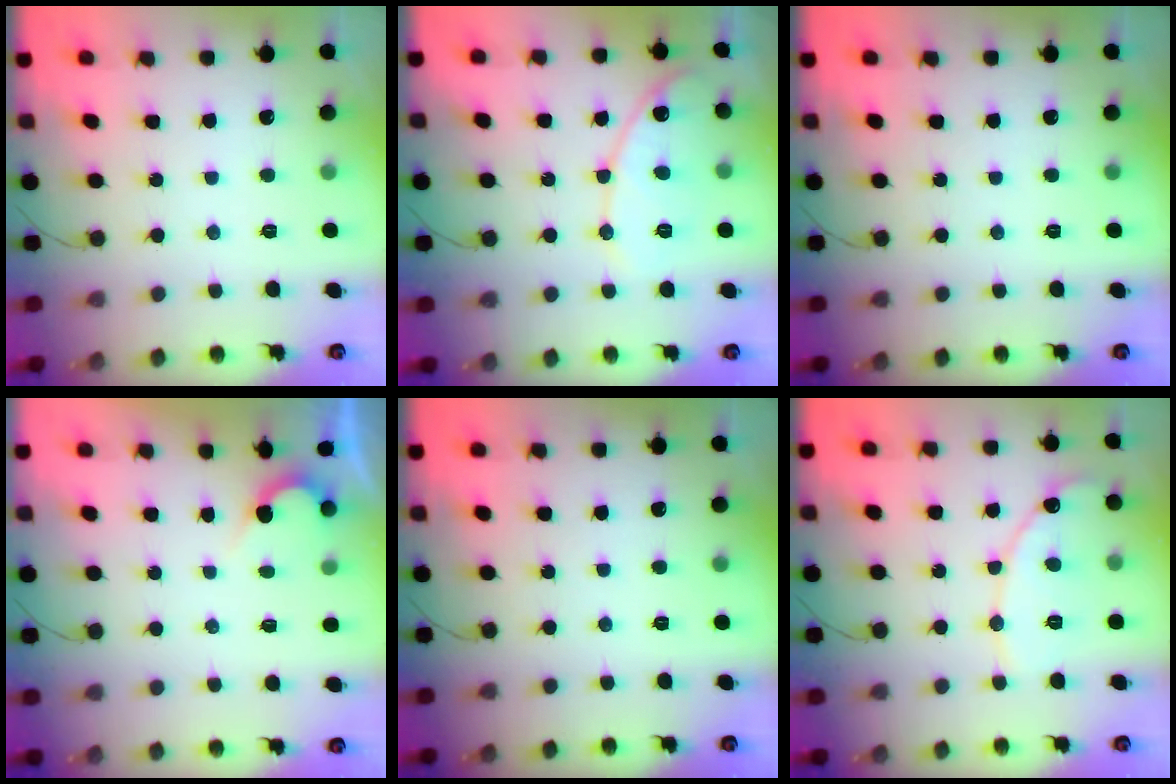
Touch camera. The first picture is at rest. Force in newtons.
{"total": 11.3, "press": 11.3, "slide": 0.9}
{"total": 0.0}
{"total": 2.1, "press": 2.1, "slide": 0.1}
{"total": 0.0}
{"total": 10.7, "press": 10.7, "slide": 0.8}